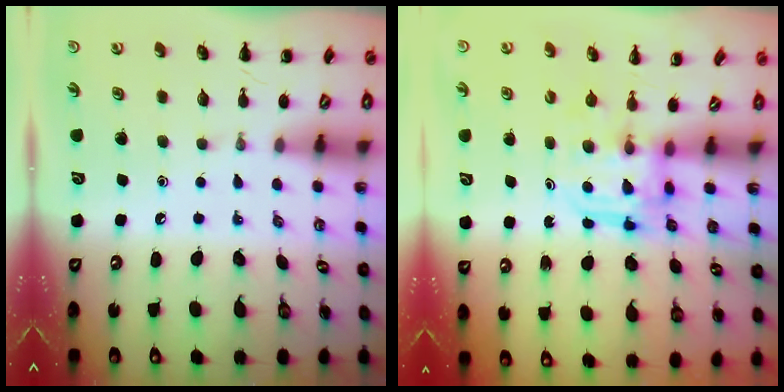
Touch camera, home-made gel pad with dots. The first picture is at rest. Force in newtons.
{"total": 3.0, "press": 3.0, "slide": 0.2}